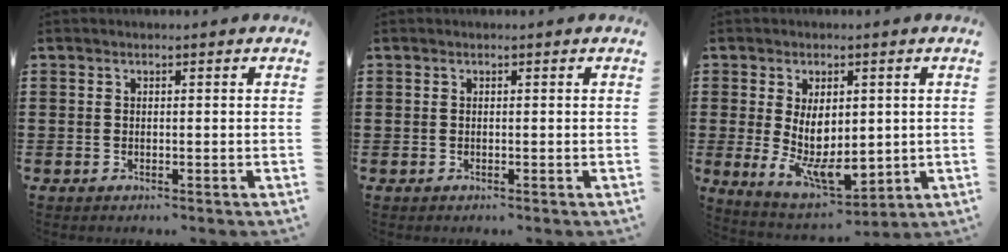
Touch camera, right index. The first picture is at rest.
{"total": 0.0}
{"total": 8.1, "force": [0.3, 4.6, 6.7], "torque": [-0.129, -0.010, 0.004]}